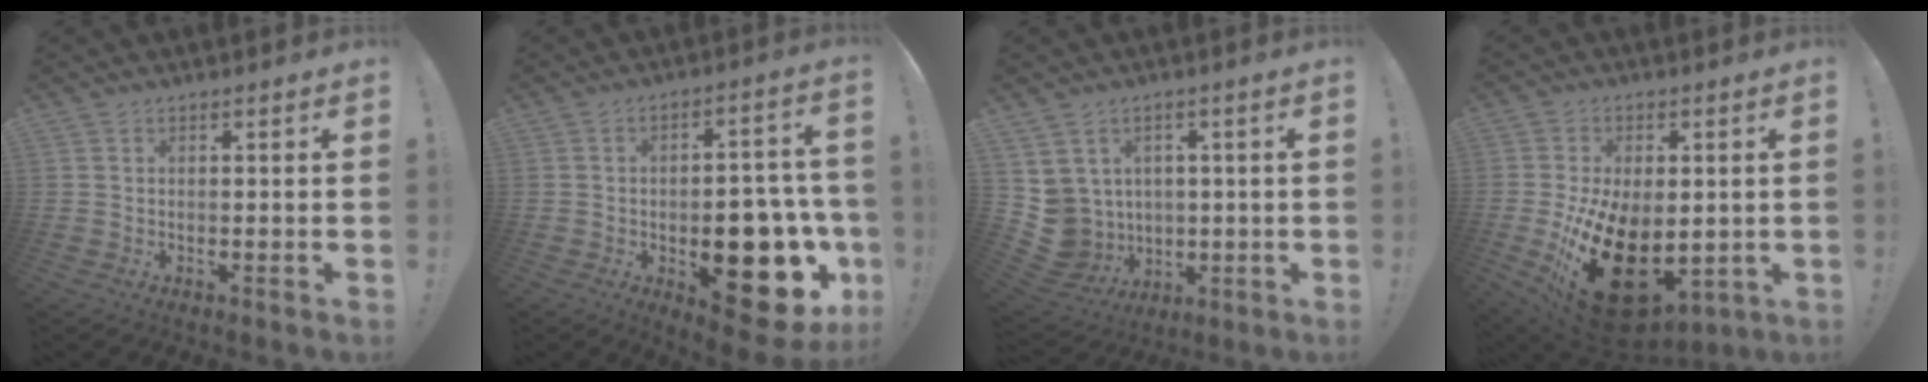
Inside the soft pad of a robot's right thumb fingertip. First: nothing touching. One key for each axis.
{"total": 21.1, "fx": -6.1, "fy": 10.6, "fz": 17.2, "tx": -0.191, "ty": 0.030, "tz": -0.072}
{"total": 9.3, "fx": 1.4, "fy": 8.9, "fz": 2.4, "tx": -0.078, "ty": -0.012, "tz": 0.036}
{"total": 24.2, "fx": -6.6, "fy": 14.7, "fz": 18.0, "tx": -0.312, "ty": 0.024, "tz": -0.089}